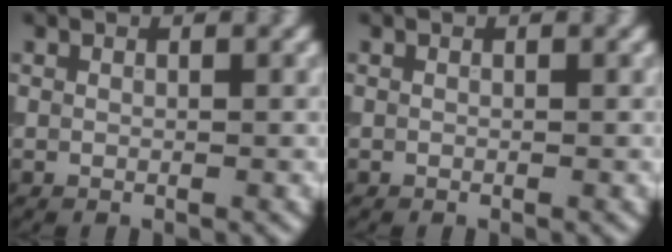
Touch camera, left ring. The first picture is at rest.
{"total": 0.0}